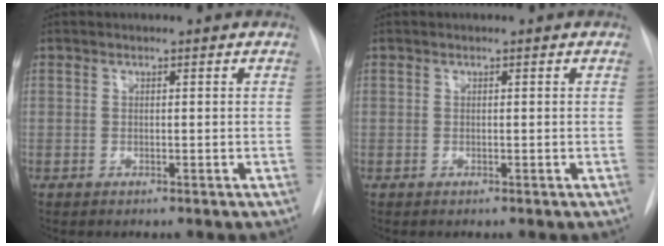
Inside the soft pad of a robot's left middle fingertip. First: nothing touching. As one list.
[{"total": 0.0}]